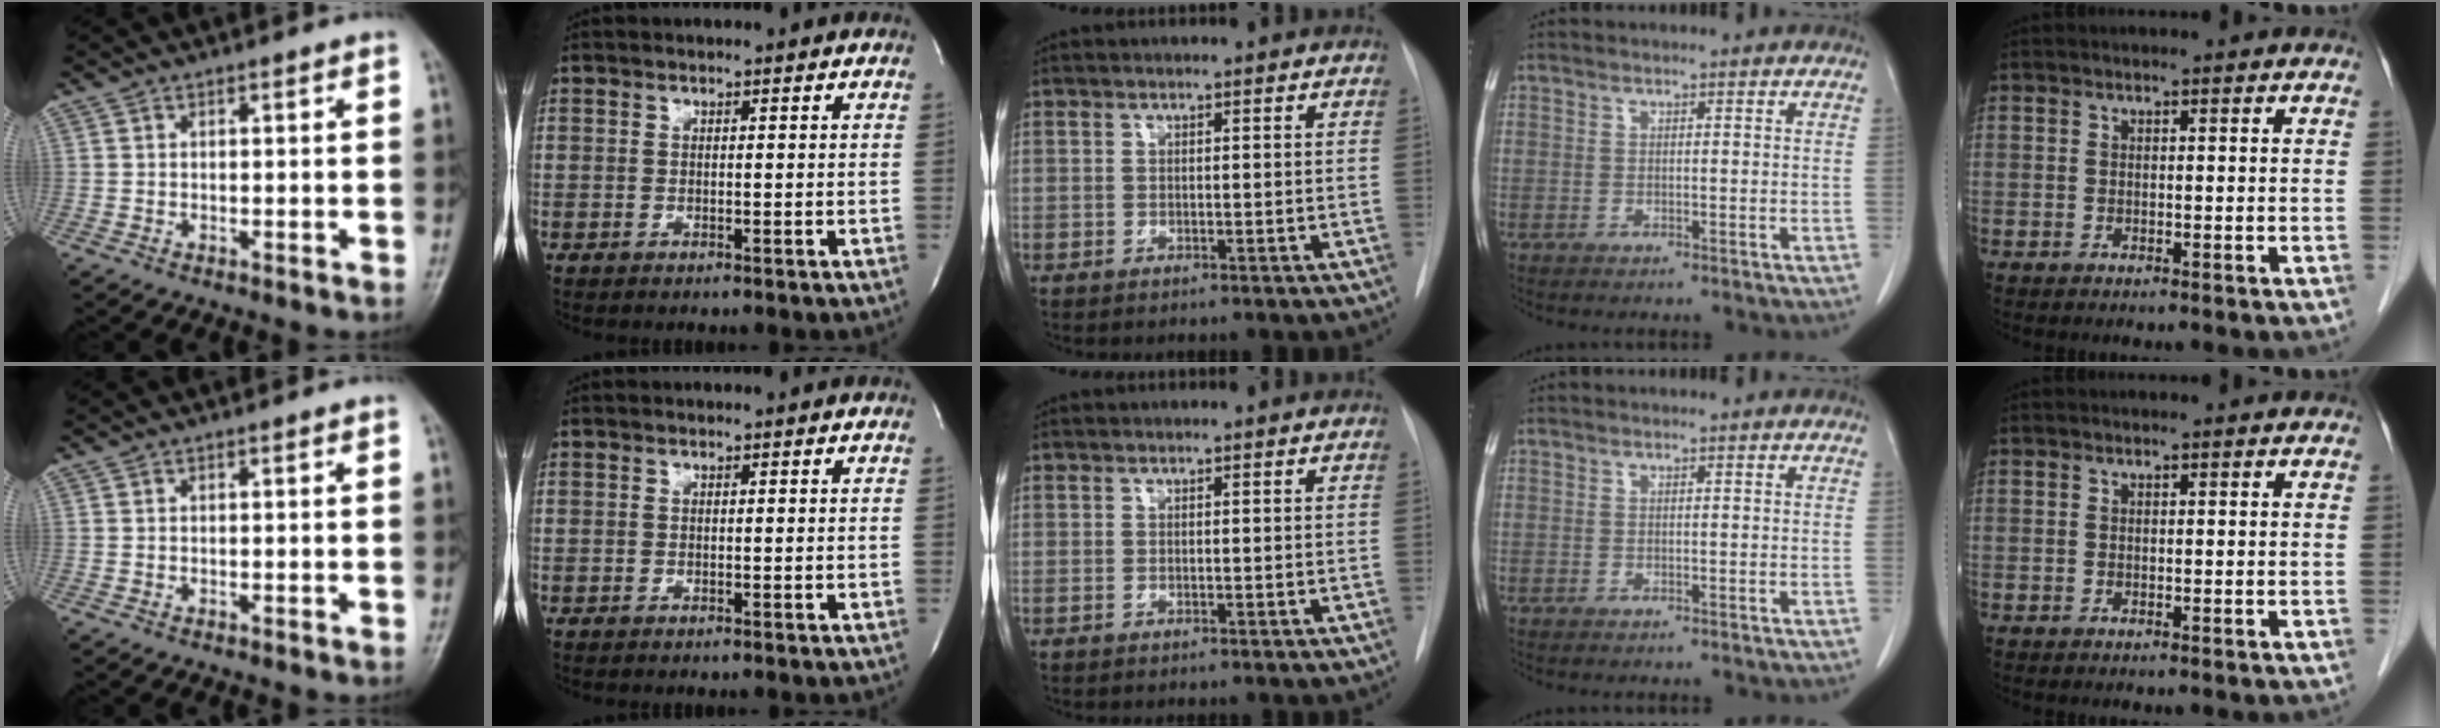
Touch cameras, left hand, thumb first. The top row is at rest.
{}